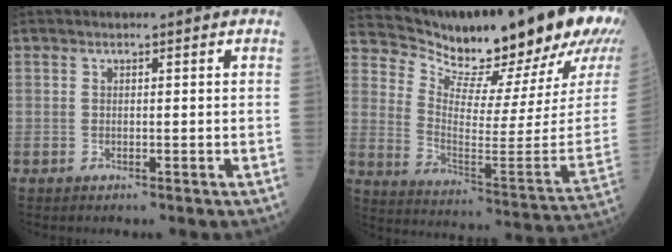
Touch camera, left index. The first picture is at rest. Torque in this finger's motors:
{"motor_torque": [0.55, -0.68, 0.23, 0.03]}